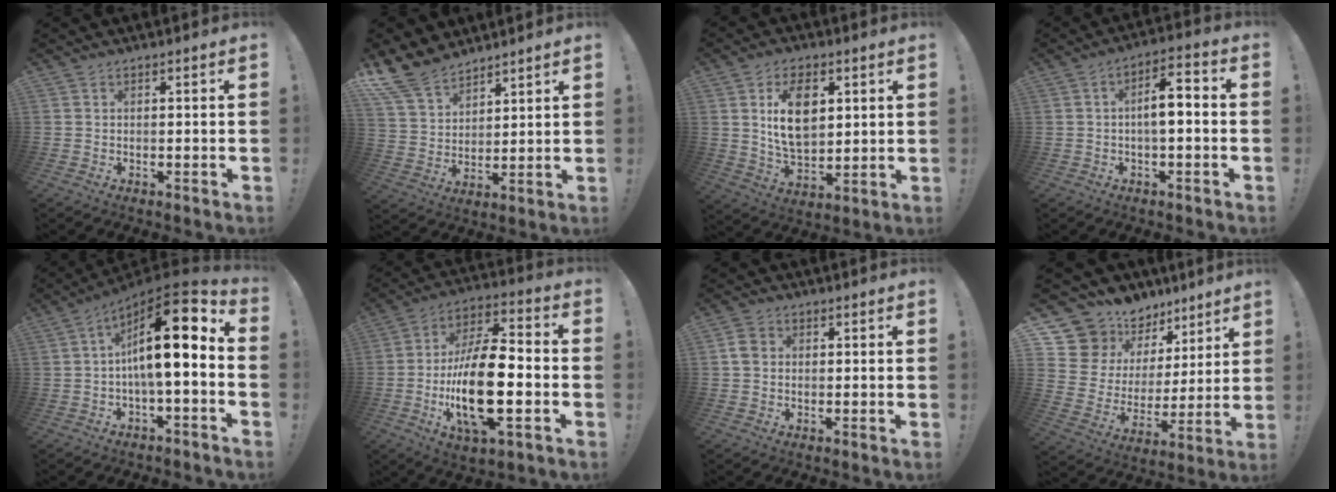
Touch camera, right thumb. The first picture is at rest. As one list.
[{"total": 12.8, "force": [10.3, 6.4, 4.1], "torque": [-0.087, -0.069, 0.200]}, {"total": 13.2, "force": [3.8, 8.1, 9.7], "torque": [-0.158, -0.011, 0.063]}, {"total": 7.8, "force": [-0.7, 2.6, 7.3], "torque": [-0.112, 0.008, -0.016]}, {"total": 17.0, "force": [2.8, 4.2, 16.2], "torque": [-0.259, -0.021, 0.039]}, {"total": 21.5, "force": [-4.6, 8.3, 19.3], "torque": [-0.374, 0.008, -0.079]}, {"total": 3.7, "force": [0.3, 3.0, 2.3], "torque": [-0.037, 0.007, 0.007]}, {"total": 13.8, "force": [11.1, 7.8, 2.0], "torque": [-0.055, -0.097, 0.220]}]